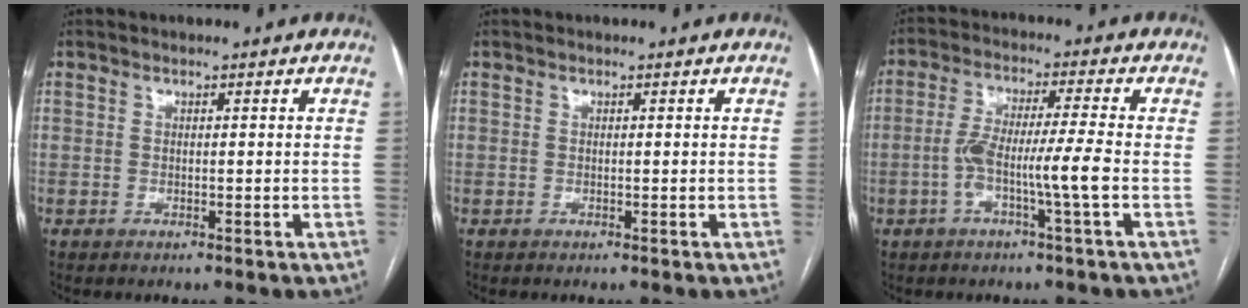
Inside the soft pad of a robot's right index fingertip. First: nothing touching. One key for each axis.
{"total": 0.0}
{"total": 7.6, "fx": -2.2, "fy": -0.6, "fz": 7.3, "tx": -0.142, "ty": 0.011, "tz": -0.042}